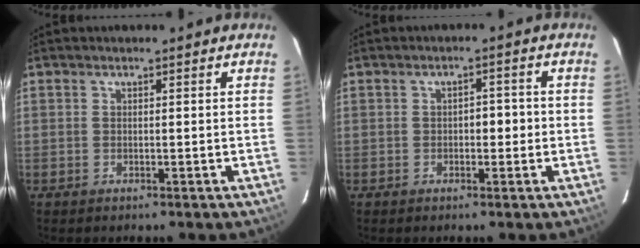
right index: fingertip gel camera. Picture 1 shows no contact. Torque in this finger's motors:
{"motor_torque": [0.33, -0.06, 0.04, 0.03]}